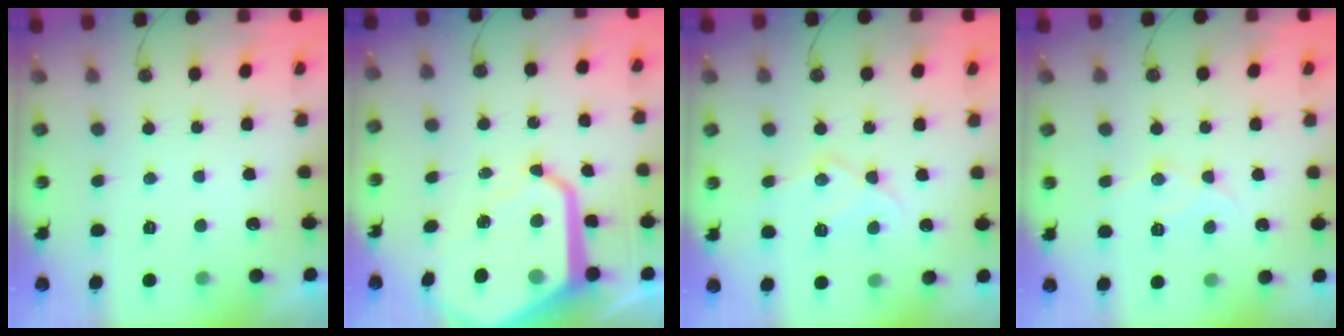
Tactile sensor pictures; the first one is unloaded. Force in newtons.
{"total": 17.4, "press": 17.4, "slide": 1.5}
{"total": 13.1, "press": 13.1, "slide": 1.1}
{"total": 11.1, "press": 11.0, "slide": 0.9}